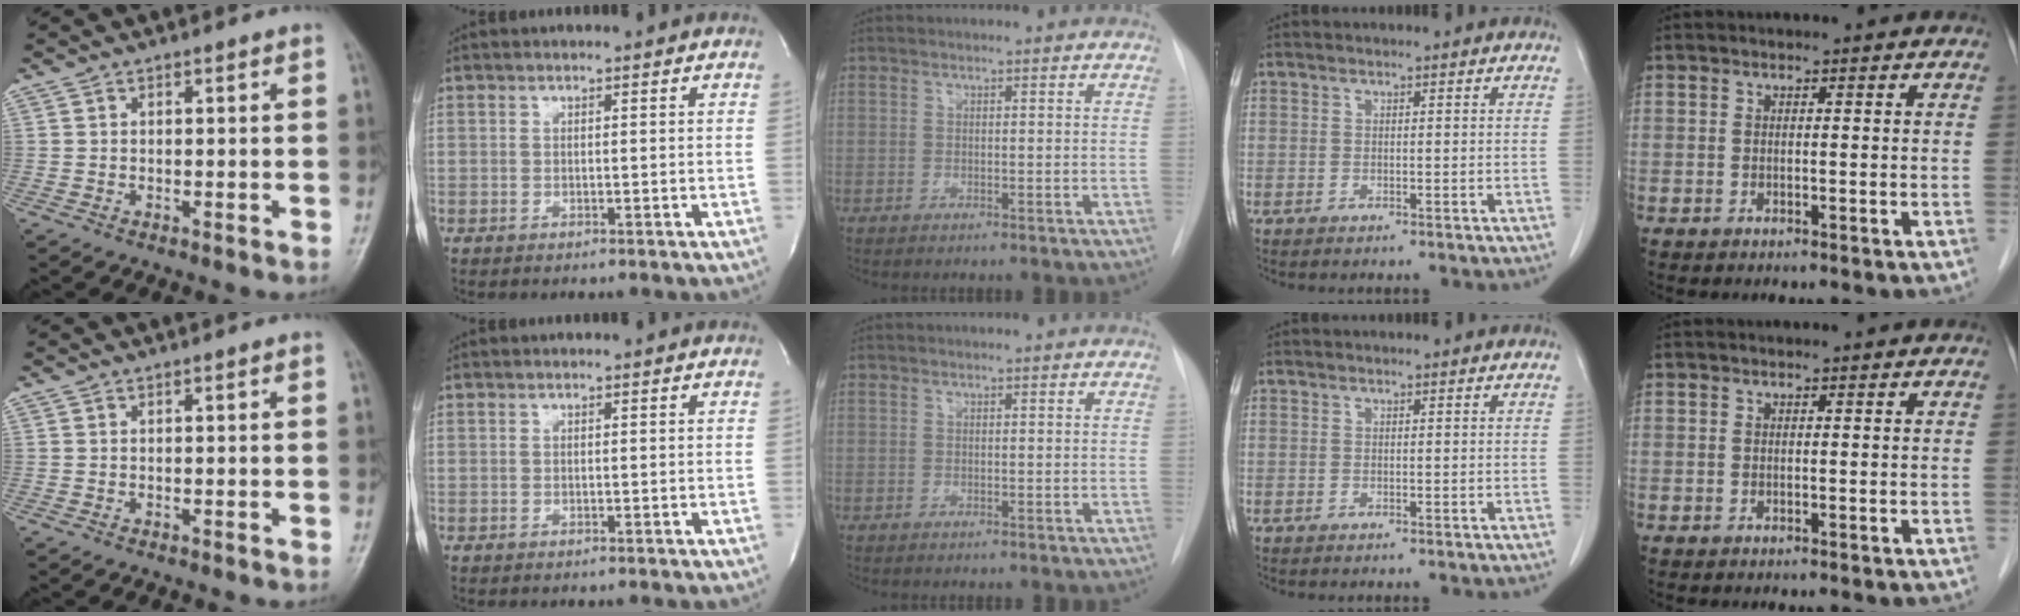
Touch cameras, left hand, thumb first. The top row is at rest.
{}